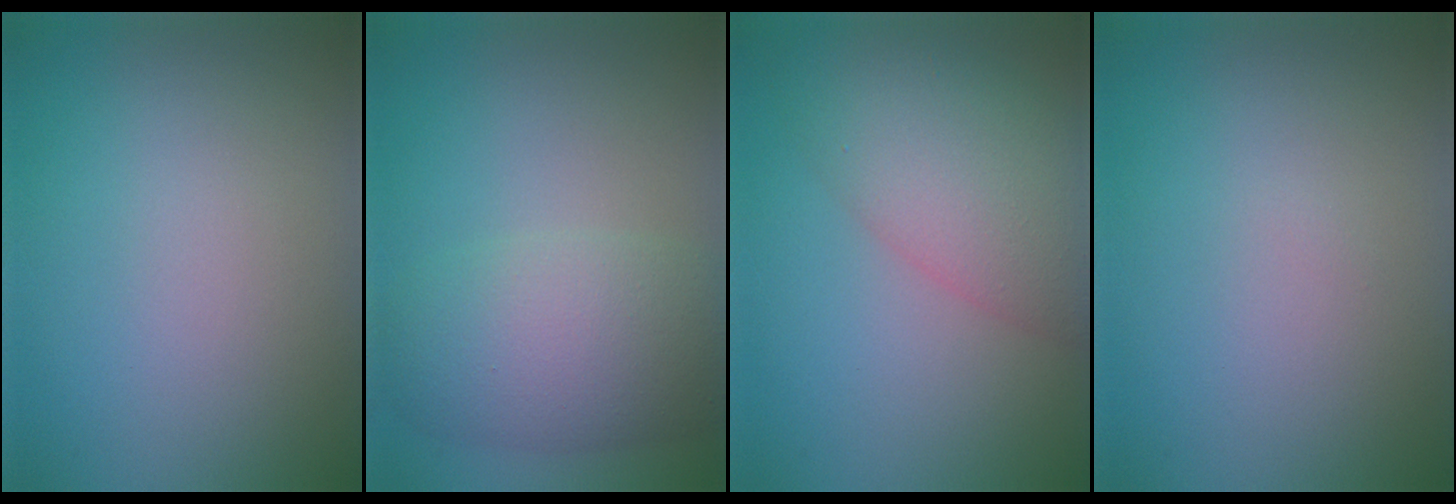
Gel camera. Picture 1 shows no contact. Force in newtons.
{"total": 6.3, "press": 6.3, "slide": 0.1}
{"total": 7.6, "press": 7.6, "slide": 0.4}
{"total": 0.0}